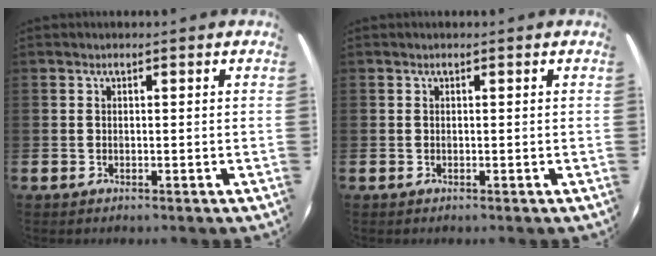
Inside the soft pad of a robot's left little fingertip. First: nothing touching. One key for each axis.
{"total": 0.0}